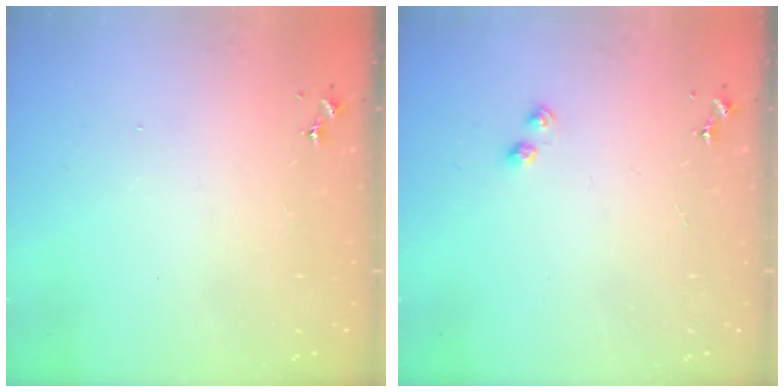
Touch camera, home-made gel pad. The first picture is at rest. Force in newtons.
{"total": 3.6, "press": 3.6, "slide": 0.4}